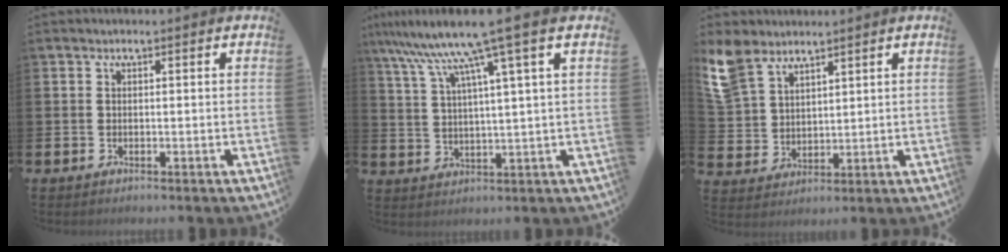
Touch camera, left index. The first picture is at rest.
{"total": 10.5, "force": [7.3, -0.4, 7.5], "torque": [-0.171, -0.030, 0.118]}
{"total": 7.5, "force": [6.2, 3.6, 2.1], "torque": [-0.063, -0.014, 0.119]}